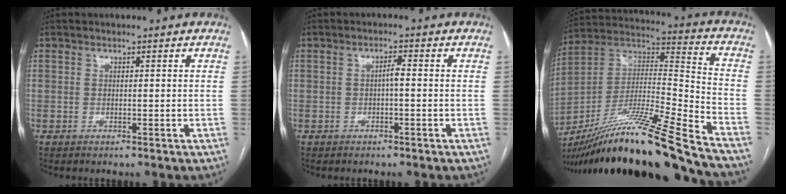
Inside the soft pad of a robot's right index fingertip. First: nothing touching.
{"total": 1.6, "force": [-0.3, 0.3, 1.5], "torque": [-0.026, 0.004, -0.005]}
{"total": 25.6, "force": [-19.6, -0.4, 16.4], "torque": [-0.283, -0.019, -0.350]}